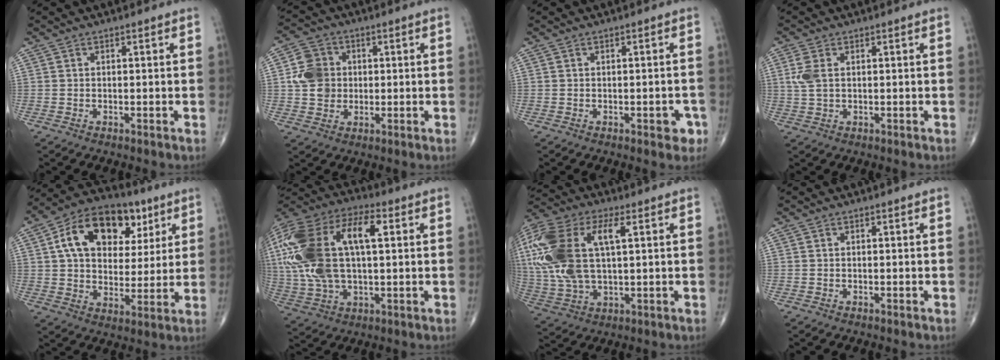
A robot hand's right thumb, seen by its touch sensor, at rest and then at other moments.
{"total": 7.7, "force": [0.6, 6.8, 3.7], "torque": [-0.051, 0.006, 0.005]}
{"total": 2.9, "force": [-1.2, 1.5, 2.2], "torque": [-0.014, 0.009, -0.011]}
{"total": 3.8, "force": [0.9, 2.1, 3.0], "torque": [-0.082, 0.005, 0.021]}
{"total": 19.0, "force": [6.9, 12.4, 12.6], "torque": [-0.175, 0.002, 0.108]}
{"total": 26.4, "force": [4.9, 13.3, 22.2], "torque": [-0.504, 0.029, 0.086]}
{"total": 22.1, "force": [5.2, 11.0, 18.5], "torque": [-0.434, 0.013, 0.096]}
{"total": 0.0}